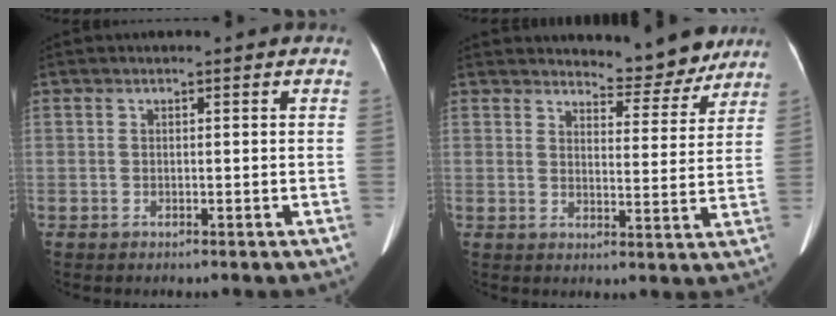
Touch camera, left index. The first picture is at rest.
{"total": 7.2, "force": [6.9, 1.6, 1.1], "torque": [-0.015, -0.017, 0.085]}